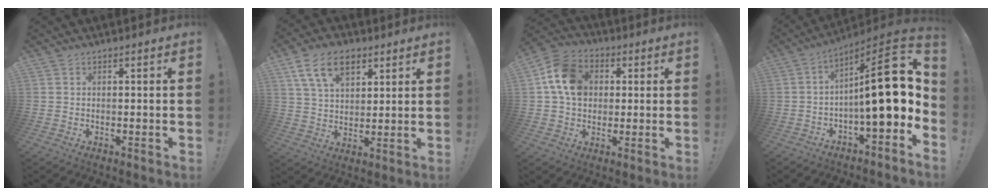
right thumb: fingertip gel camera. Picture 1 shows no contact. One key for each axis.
{"total": 13.9, "fx": 7.1, "fy": 8.6, "fz": 8.3, "tx": -0.135, "ty": -0.016, "tz": 0.134}
{"total": 14.3, "fx": 2.8, "fy": 11.6, "fz": 8.0, "tx": -0.131, "ty": 0.012, "tz": 0.063}
{"total": 20.1, "fx": 0.6, "fy": 5.3, "fz": 19.4, "tx": -0.285, "ty": 0.004, "tz": 0.008}